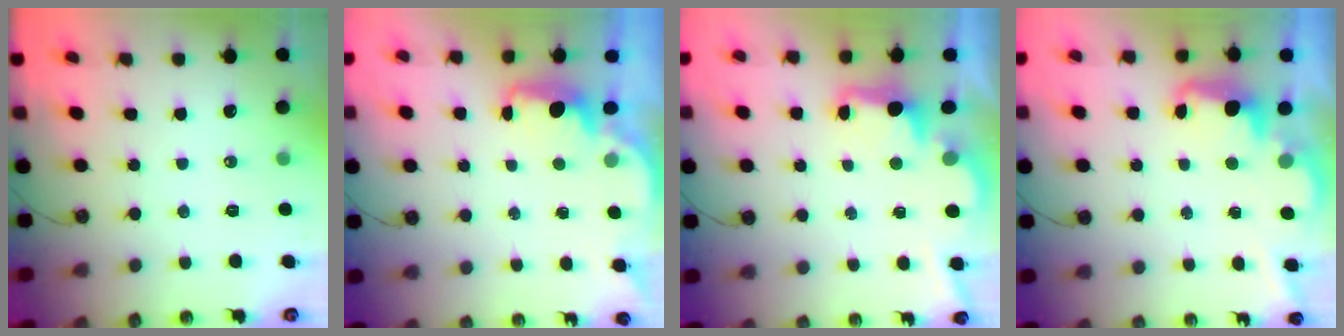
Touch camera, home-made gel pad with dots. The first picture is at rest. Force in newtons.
{"total": 2.0, "press": 1.8, "slide": 0.8}
{"total": 2.6, "press": 2.4, "slide": 0.8}
{"total": 2.4, "press": 2.4, "slide": 0.6}